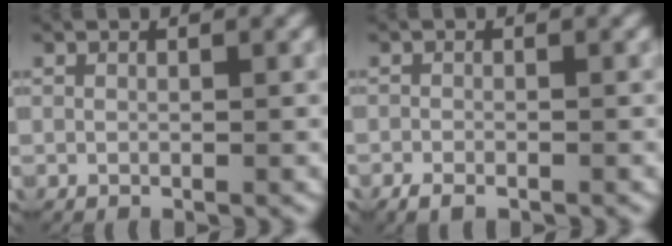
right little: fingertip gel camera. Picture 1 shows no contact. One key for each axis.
{"total": 1.8, "fx": -1.4, "fy": 0.8, "fz": 0.7, "tx": -0.017, "ty": -0.007, "tz": -0.022}